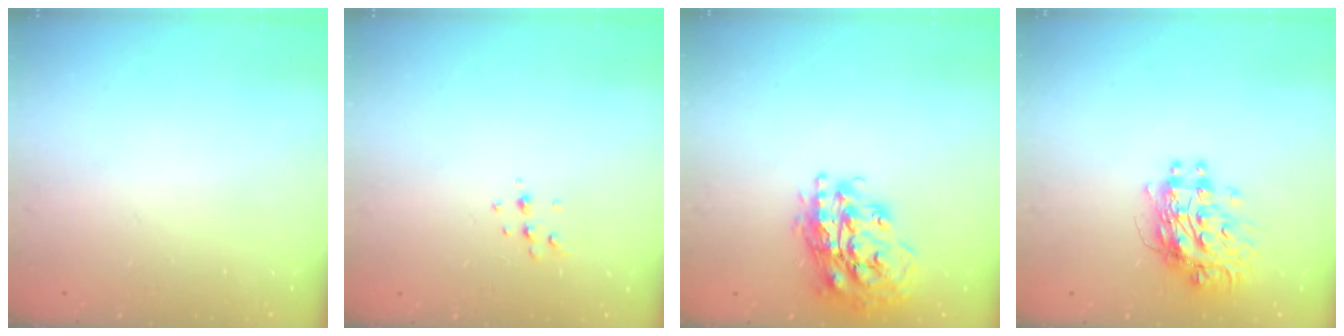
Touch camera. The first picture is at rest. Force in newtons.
{"total": 4.8, "press": 4.7, "slide": 1.1}
{"total": 21.2, "press": 21.1, "slide": 2.1}
{"total": 11.5, "press": 11.4, "slide": 0.9}